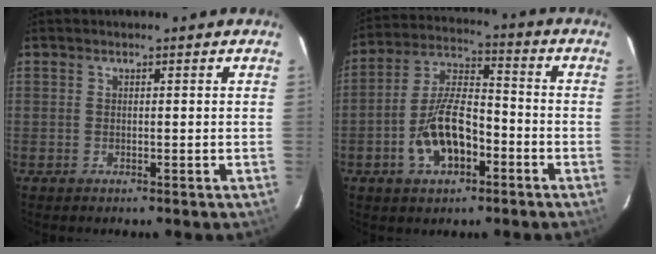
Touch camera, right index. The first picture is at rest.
{"total": 11.6, "force": [-4.7, 5.5, 9.1], "torque": [-0.185, 0.014, -0.077]}